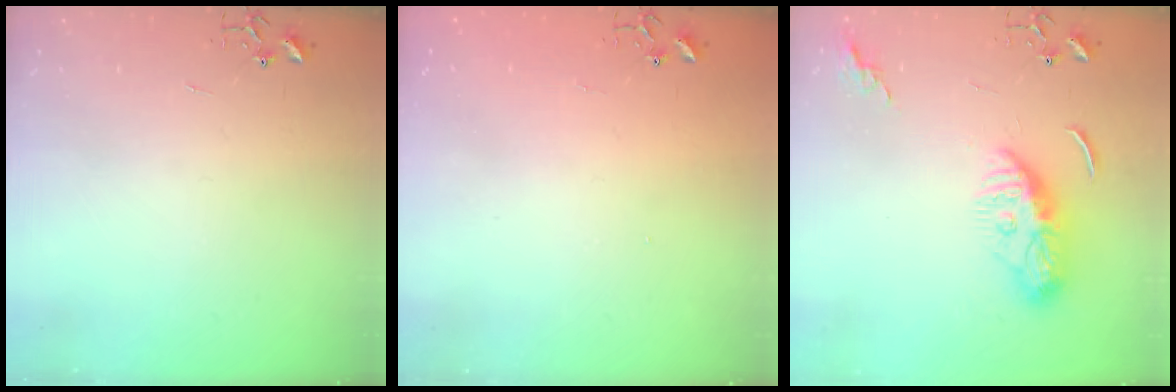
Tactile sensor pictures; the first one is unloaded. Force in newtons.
{"total": 1.3, "press": 1.2, "slide": 0.1}
{"total": 9.4, "press": 9.4, "slide": 1.0}